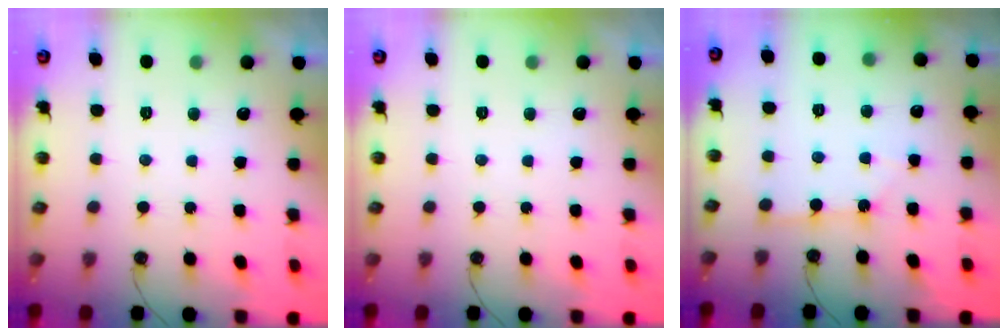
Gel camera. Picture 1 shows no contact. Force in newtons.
{"total": 0.0}
{"total": 2.4, "press": 2.4, "slide": 0.3}